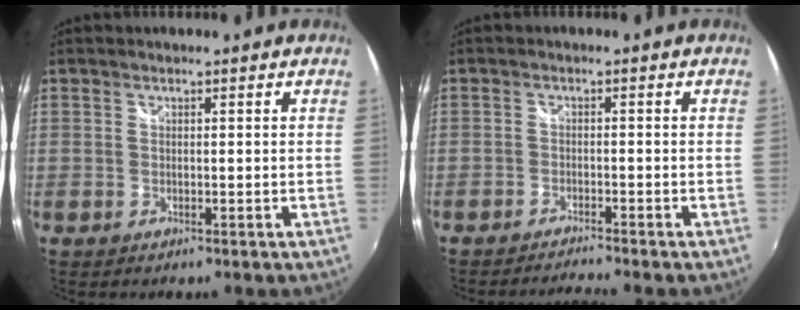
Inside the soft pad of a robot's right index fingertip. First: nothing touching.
{"total": 3.4, "force": [-3.3, -0.6, 0.7], "torque": [-0.026, -0.004, -0.058]}